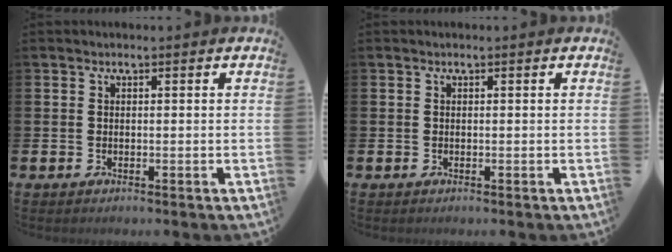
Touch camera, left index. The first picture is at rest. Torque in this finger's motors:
{"motor_torque": [0.00, 0.00, 0.02, 0.01]}